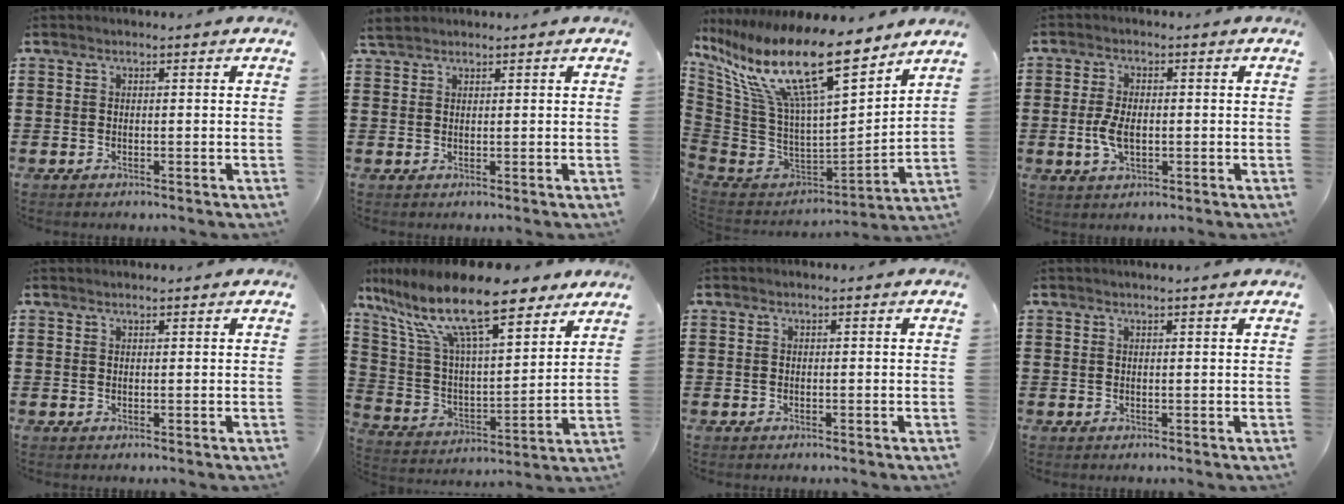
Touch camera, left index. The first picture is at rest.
{"total": 1.7, "force": [1.5, 0.4, 0.6], "torque": [-0.015, 0.004, 0.029]}
{"total": 19.5, "force": [11.8, 5.2, 14.7], "torque": [-0.320, -0.070, 0.196]}
{"total": 4.5, "force": [-0.5, 2.3, 3.9], "torque": [-0.094, -0.005, -0.013]}
{"total": 0.7, "force": [0.6, 0.1, 0.2], "torque": [-0.005, 0.000, 0.013]}
{"total": 15.4, "force": [11.3, 3.3, 9.9], "torque": [-0.234, -0.055, 0.195]}
{"total": 0.0}
{"total": 1.0, "force": [0.9, -0.1, 0.5], "torque": [-0.010, -0.001, 0.017]}